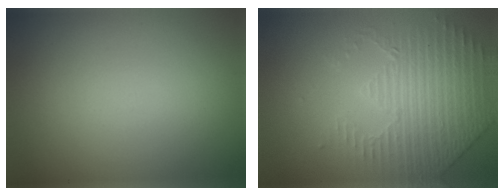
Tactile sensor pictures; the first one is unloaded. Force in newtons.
{"total": 4.5, "press": 3.4, "slide": 3.0}